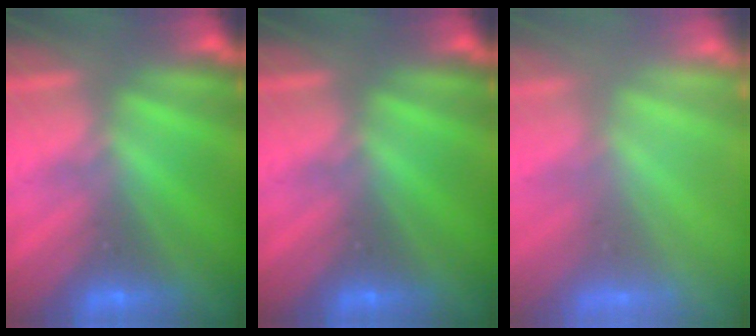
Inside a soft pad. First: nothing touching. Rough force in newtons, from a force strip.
{"total": 0.0}
{"total": 8.3}